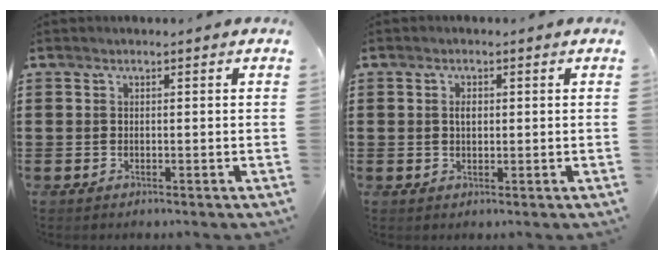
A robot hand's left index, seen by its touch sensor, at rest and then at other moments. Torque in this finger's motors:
{"motor_torque": [2.14, 0.00, 0.02, 0.02]}